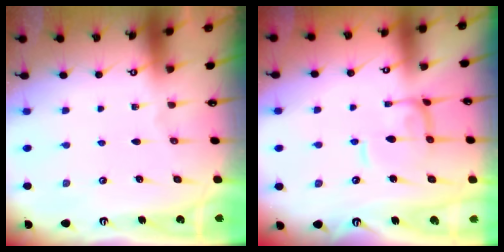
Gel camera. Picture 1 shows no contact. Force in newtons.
{"total": 1.7, "press": 1.7, "slide": 0.4}